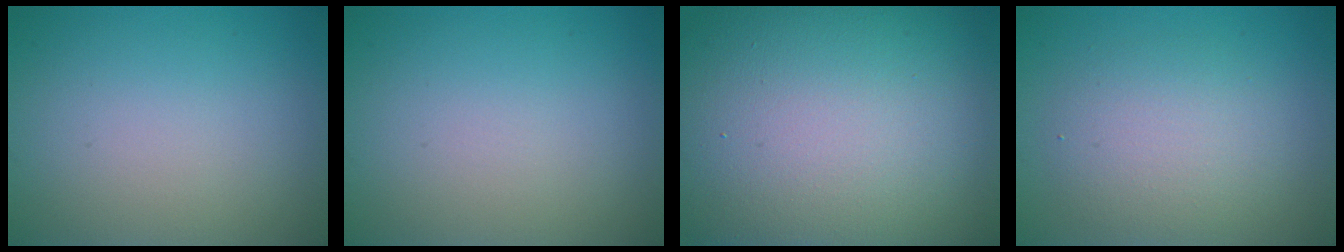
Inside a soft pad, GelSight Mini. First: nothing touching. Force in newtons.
{"total": 0.0}
{"total": 21.2, "press": 21.2, "slide": 1.4}
{"total": 3.9, "press": 3.9, "slide": 0.1}